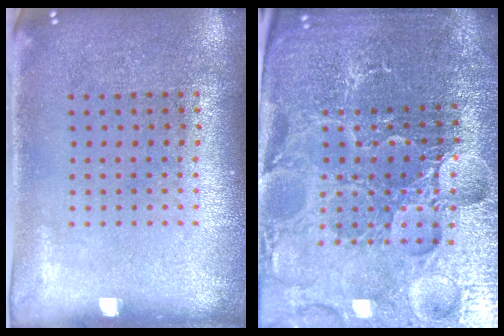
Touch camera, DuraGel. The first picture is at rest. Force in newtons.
{"total": 5.5, "press": 5.1, "slide": 1.9}